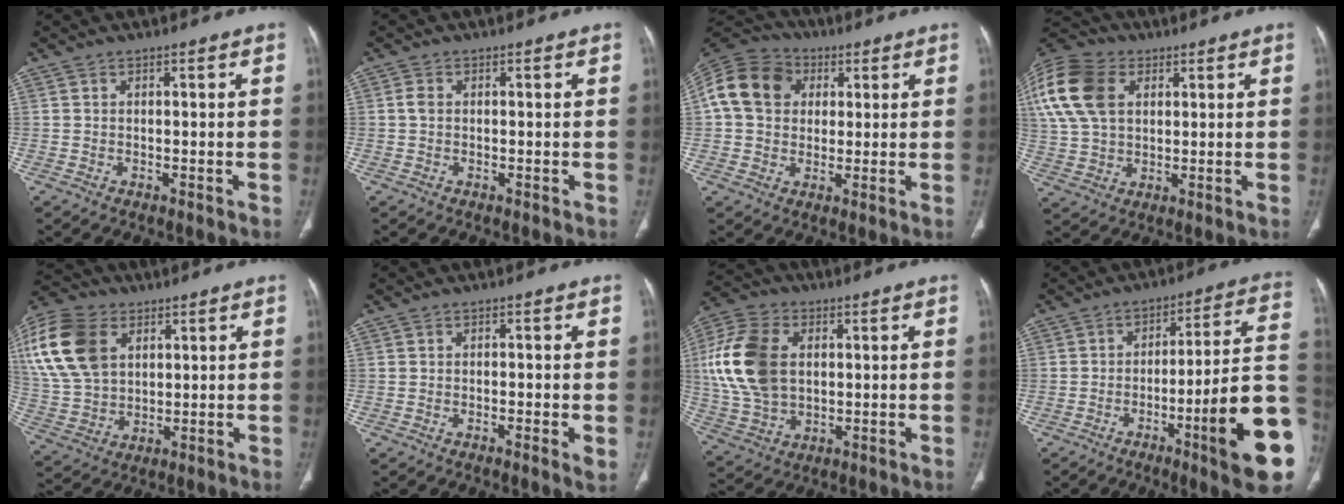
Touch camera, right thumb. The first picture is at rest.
{"total": 1.2, "force": [-0.1, 0.9, 0.8], "torque": [-0.018, 0.001, -0.004]}
{"total": 15.7, "force": [3.7, 12.8, 8.2], "torque": [-0.157, 0.026, 0.058]}
{"total": 20.2, "force": [6.4, 14.5, 12.5], "torque": [-0.289, 0.029, 0.122]}
{"total": 19.0, "force": [6.4, 13.1, 12.1], "torque": [-0.253, -0.001, 0.125]}
{"total": 2.3, "force": [-0.3, 0.5, 2.3], "torque": [-0.039, -0.005, -0.008]}
{"total": 16.5, "force": [2.5, 11.2, 11.9], "torque": [-0.240, 0.006, 0.052]}
{"total": 20.5, "force": [-6.6, 2.2, 19.2], "torque": [-0.214, 0.022, -0.096]}